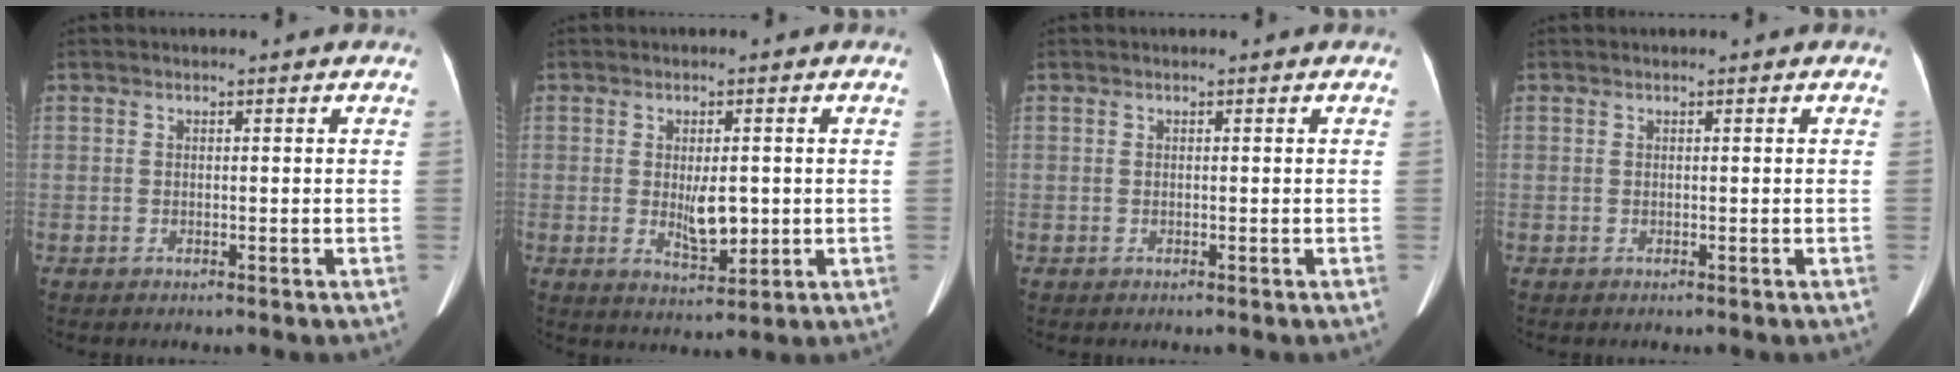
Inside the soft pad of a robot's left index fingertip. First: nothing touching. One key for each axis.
{"total": 5.0, "fx": -0.2, "fy": 1.9, "fz": 4.7, "tx": -0.082, "ty": -0.010, "tz": 0.006}
{"total": 0.0}
{"total": 0.0}